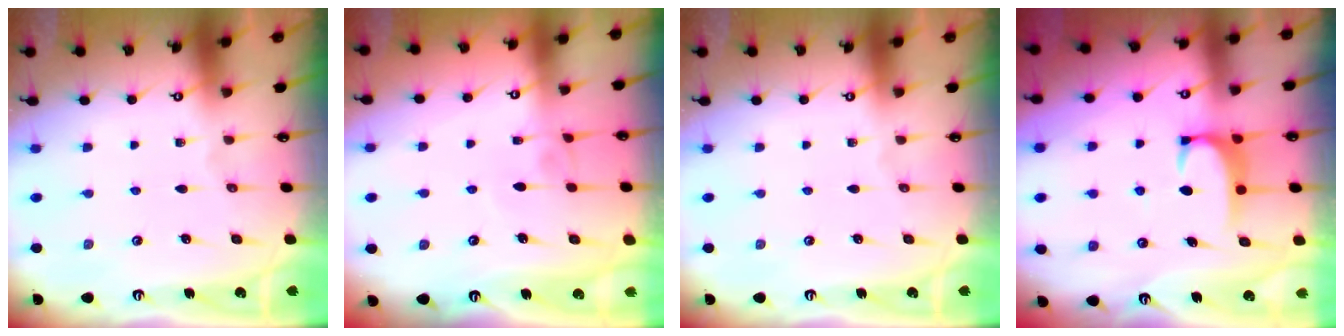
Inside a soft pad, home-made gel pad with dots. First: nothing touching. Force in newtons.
{"total": 2.6, "press": 2.6, "slide": 0.4}
{"total": 0.0}
{"total": 2.0, "press": 1.9, "slide": 0.6}